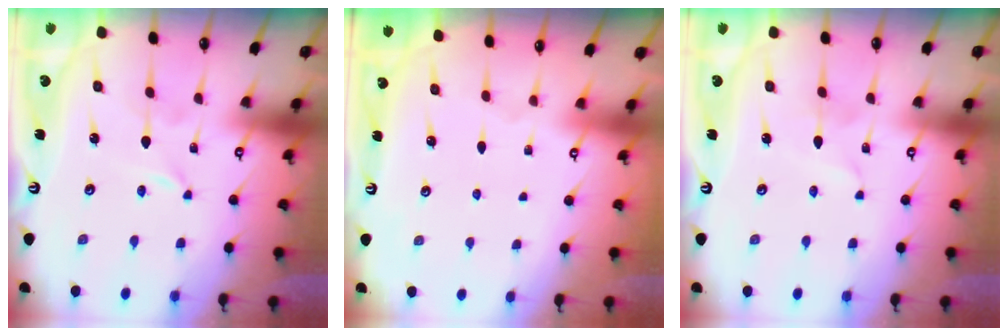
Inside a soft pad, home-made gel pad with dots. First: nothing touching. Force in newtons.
{"total": 0.0}
{"total": 1.8, "press": 1.8, "slide": 0.1}